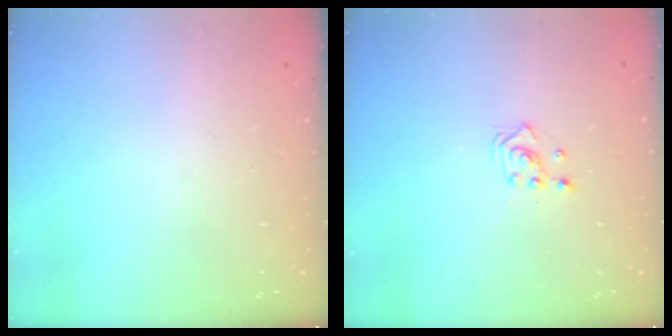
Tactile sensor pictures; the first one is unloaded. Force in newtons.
{"total": 2.5, "press": 2.5, "slide": 0.3}